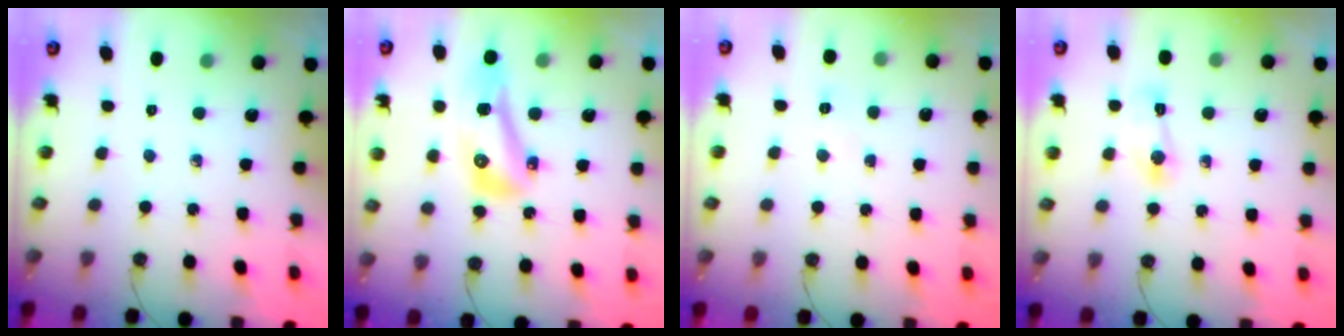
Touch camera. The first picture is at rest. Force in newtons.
{"total": 13.5, "press": 13.4, "slide": 1.6}
{"total": 3.9, "press": 3.9, "slide": 0.4}
{"total": 5.5, "press": 5.4, "slide": 0.7}